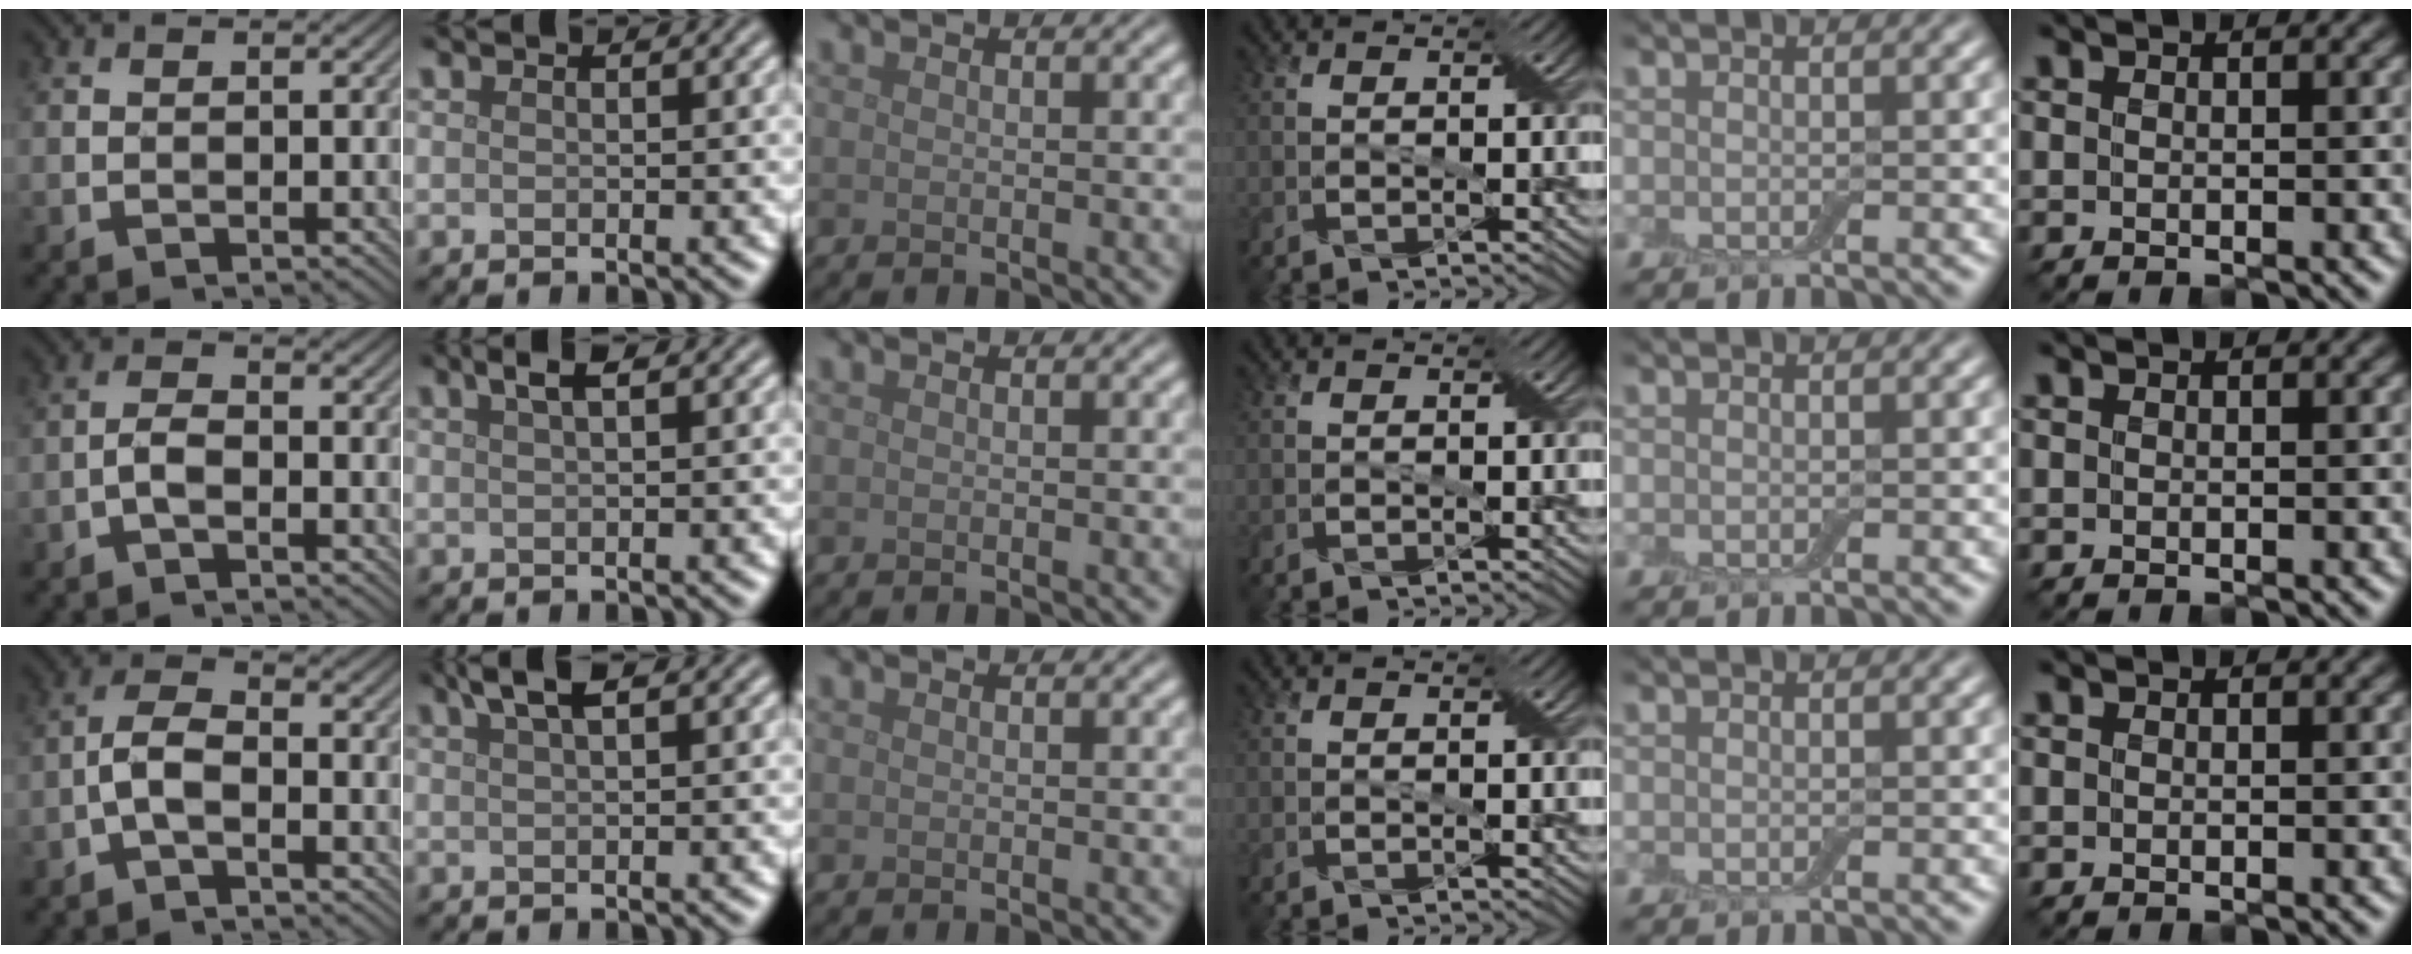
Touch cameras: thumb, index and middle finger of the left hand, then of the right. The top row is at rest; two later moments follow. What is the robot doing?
{"motion": "shake", "object": "box of matches"}